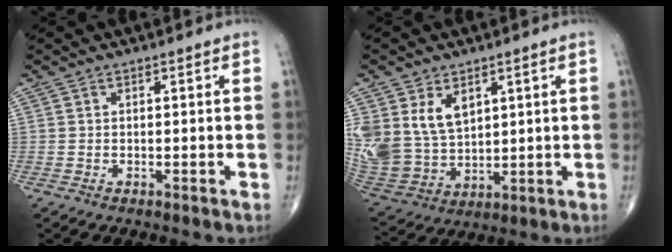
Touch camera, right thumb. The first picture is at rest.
{"total": 13.8, "force": [5.0, 9.7, 8.5], "torque": [-0.162, -0.019, 0.123]}